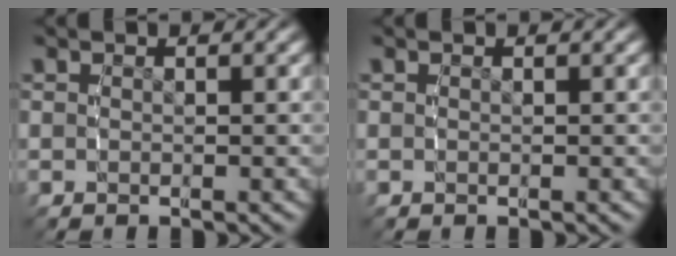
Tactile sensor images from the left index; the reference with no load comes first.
{"total": 0.0}